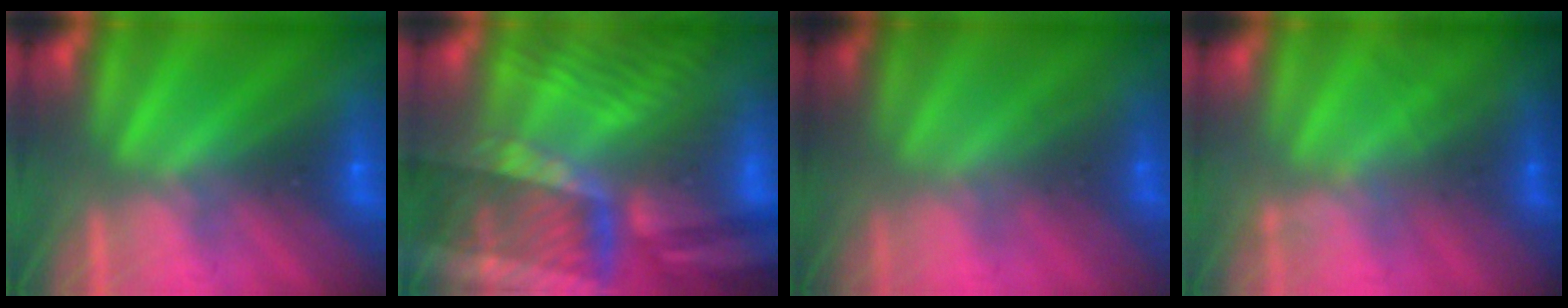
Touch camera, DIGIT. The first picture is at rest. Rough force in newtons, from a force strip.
{"total": 8.9}
{"total": 1.6}
{"total": 1.8}